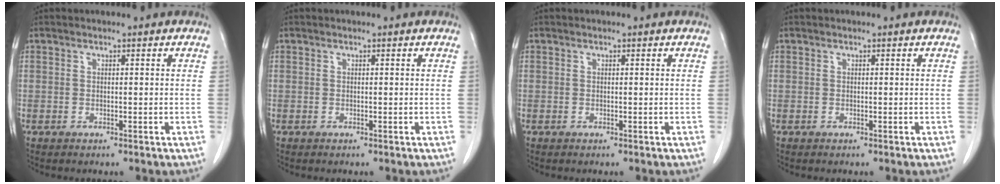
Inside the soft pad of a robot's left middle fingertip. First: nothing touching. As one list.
[{"total": 0.0}, {"total": 0.0}, {"total": 0.0}]